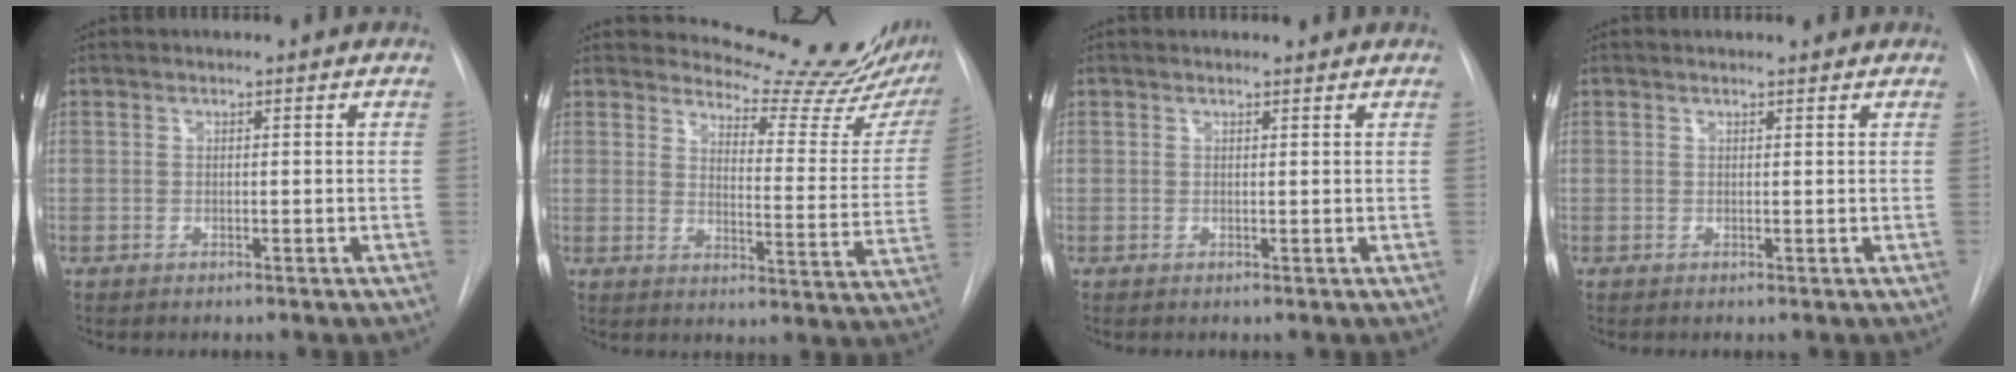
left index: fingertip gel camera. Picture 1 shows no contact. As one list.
[{"total": 15.9, "force": [15.5, 1.1, 3.4], "torque": [-0.038, -0.105, 0.173]}, {"total": 2.1, "force": [2.0, 0.5, 0.3], "torque": [-0.010, 0.011, 0.022]}, {"total": 1.7, "force": [1.7, 0.3, 0.3], "torque": [-0.011, 0.010, 0.020]}]